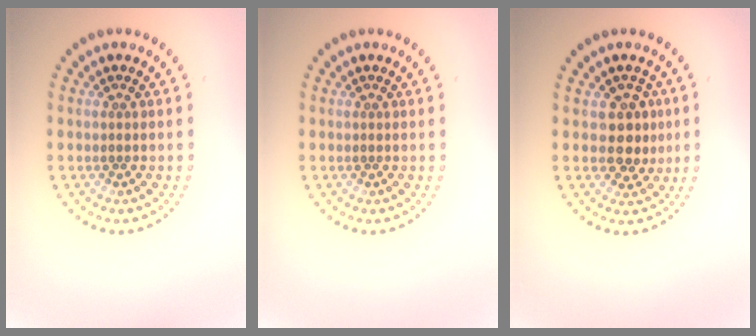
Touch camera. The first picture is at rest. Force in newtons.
{"total": 0.0}
{"total": 2.9, "press": 2.7, "slide": 1.1}